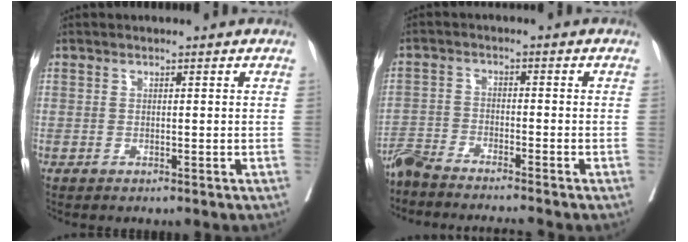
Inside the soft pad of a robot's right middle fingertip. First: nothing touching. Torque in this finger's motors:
{"motor_torque": [1.04, -1.04, 0.64, 0.21]}